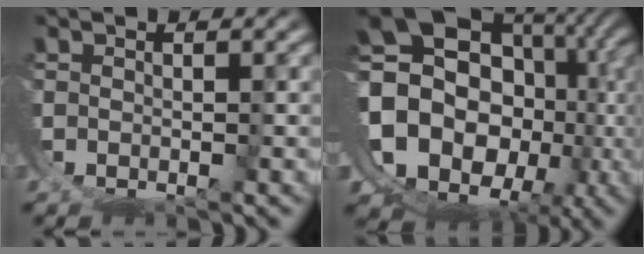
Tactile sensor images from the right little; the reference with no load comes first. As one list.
[{"total": 21.6, "force": [-1.3, 18.7, 10.7], "torque": [-0.237, -0.057, -0.023]}]